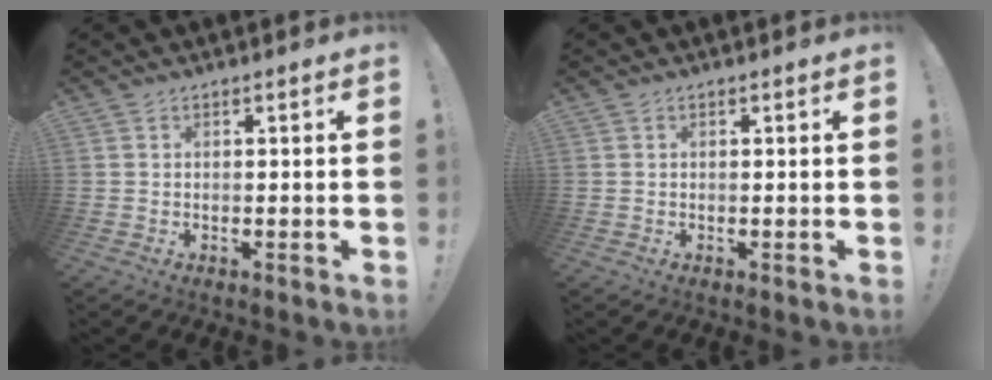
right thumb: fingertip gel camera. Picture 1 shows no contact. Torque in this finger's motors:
{"motor_torque": [-0.18, -0.24, -0.05, 0.21, 0.00]}